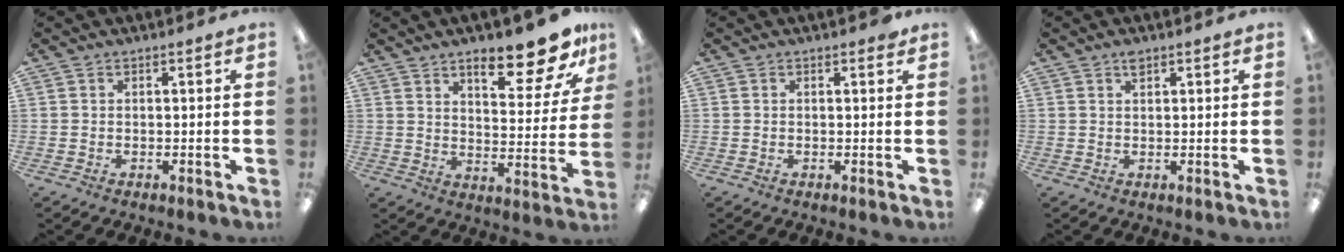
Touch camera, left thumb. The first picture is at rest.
{"total": 15.5, "force": [11.2, 4.5, 9.7], "torque": [-0.128, -0.069, 0.180]}
{"total": 0.6, "force": [0.5, 0.2, 0.3], "torque": [0.009, -0.005, 0.005]}
{"total": 1.8, "force": [1.3, 0.7, 1.0], "torque": [-0.015, -0.001, 0.022]}